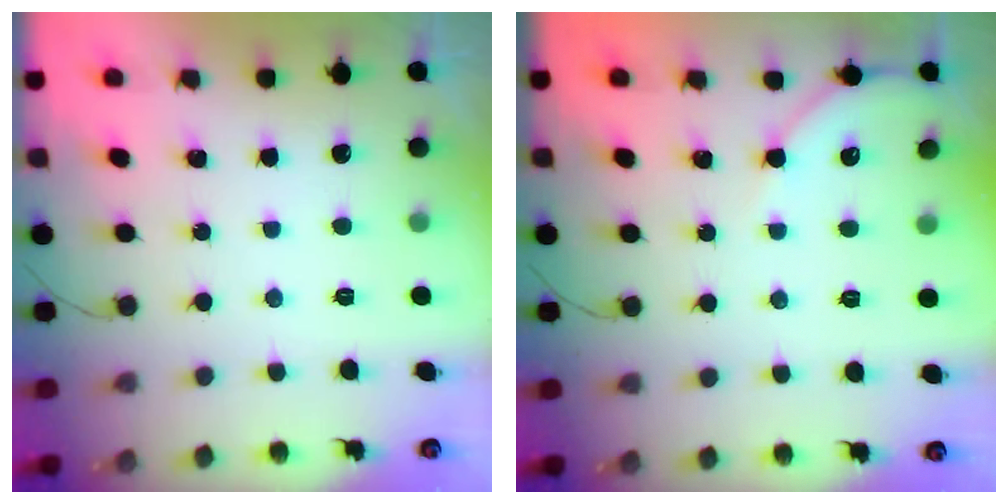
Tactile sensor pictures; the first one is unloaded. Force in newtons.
{"total": 5.9, "press": 5.8, "slide": 0.8}